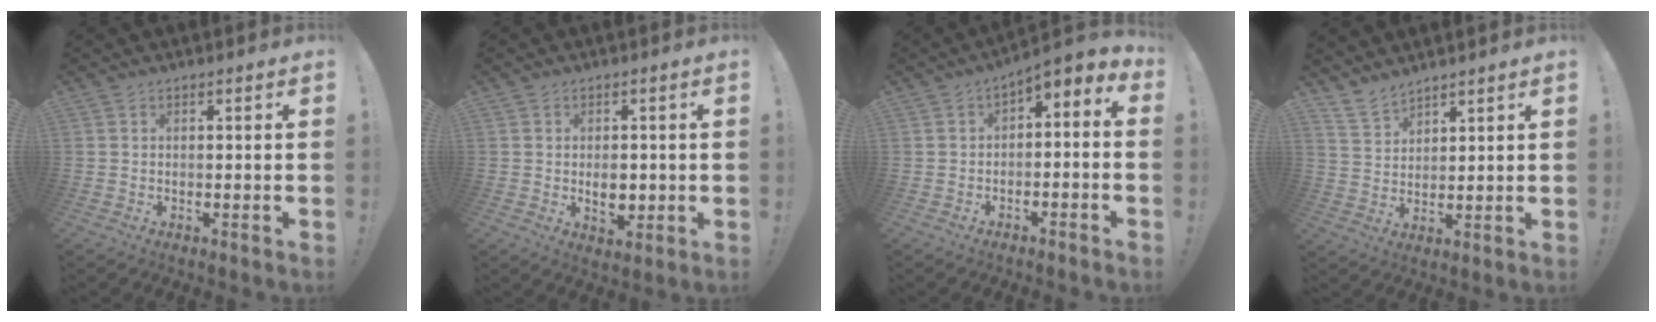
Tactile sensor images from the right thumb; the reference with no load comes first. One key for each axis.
{"total": 5.4, "fx": -0.5, "fy": 3.7, "fz": 3.9, "tx": -0.040, "ty": 0.001, "tz": -0.009}
{"total": 2.6, "fx": -0.7, "fy": 1.6, "fz": 2.0, "tx": -0.029, "ty": 0.002, "tz": -0.012}
{"total": 6.7, "fx": 5.9, "fy": 2.8, "fz": 1.4, "tx": -0.033, "ty": -0.040, "tz": 0.116}